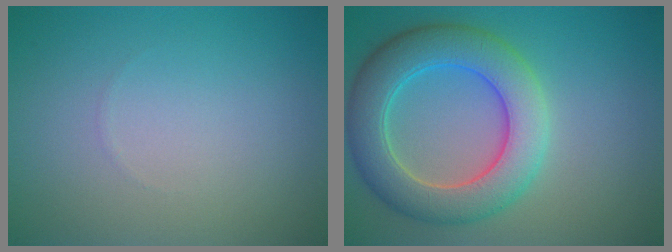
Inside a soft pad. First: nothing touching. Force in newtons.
{"total": 7.5, "press": 7.5, "slide": 0.6}